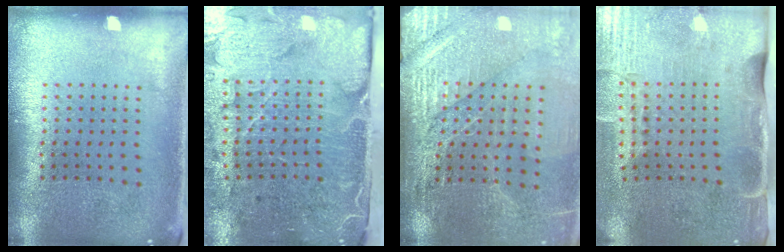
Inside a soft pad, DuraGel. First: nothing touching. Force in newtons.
{"total": 5.0, "press": 4.0, "slide": 3.0}
{"total": 3.3, "press": 3.3, "slide": 0.0}
{"total": 4.3, "press": 3.6, "slide": 2.4}